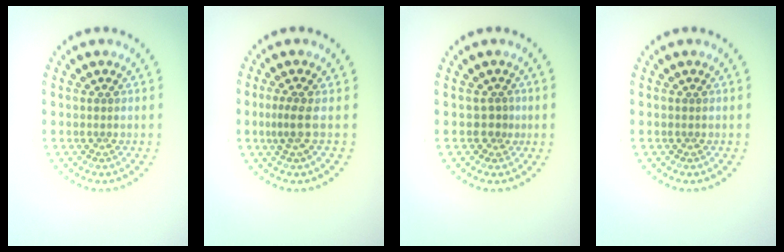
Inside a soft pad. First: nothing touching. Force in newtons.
{"total": 1.8, "press": 1.3, "slide": 1.1}
{"total": 1.3, "press": 0.9, "slide": 0.9}
{"total": 0.0}